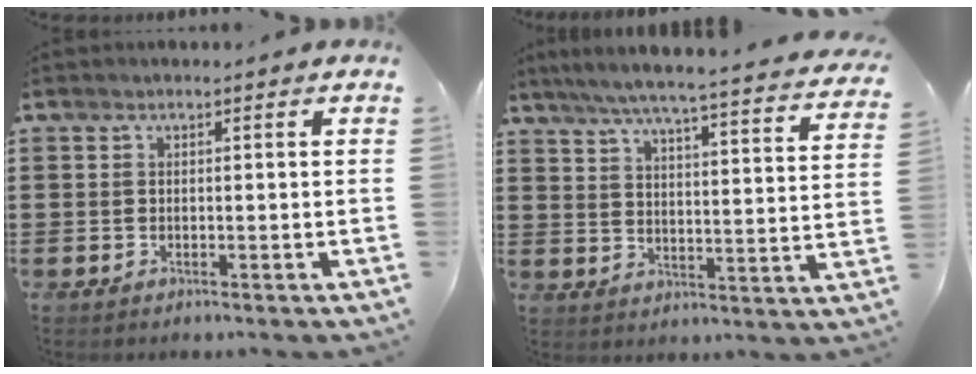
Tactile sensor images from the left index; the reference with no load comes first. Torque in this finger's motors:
{"motor_torque": [2.14, 0.00, 0.37, 0.17]}